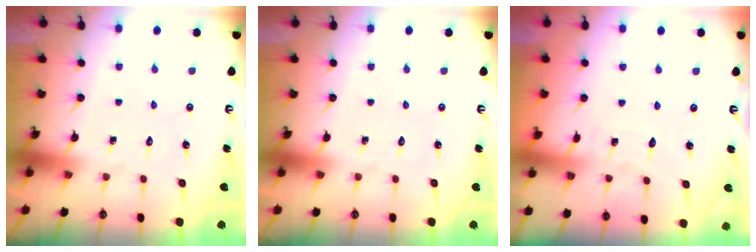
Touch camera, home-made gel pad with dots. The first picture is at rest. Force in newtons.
{"total": 0.0}
{"total": 3.3, "press": 3.3, "slide": 0.4}